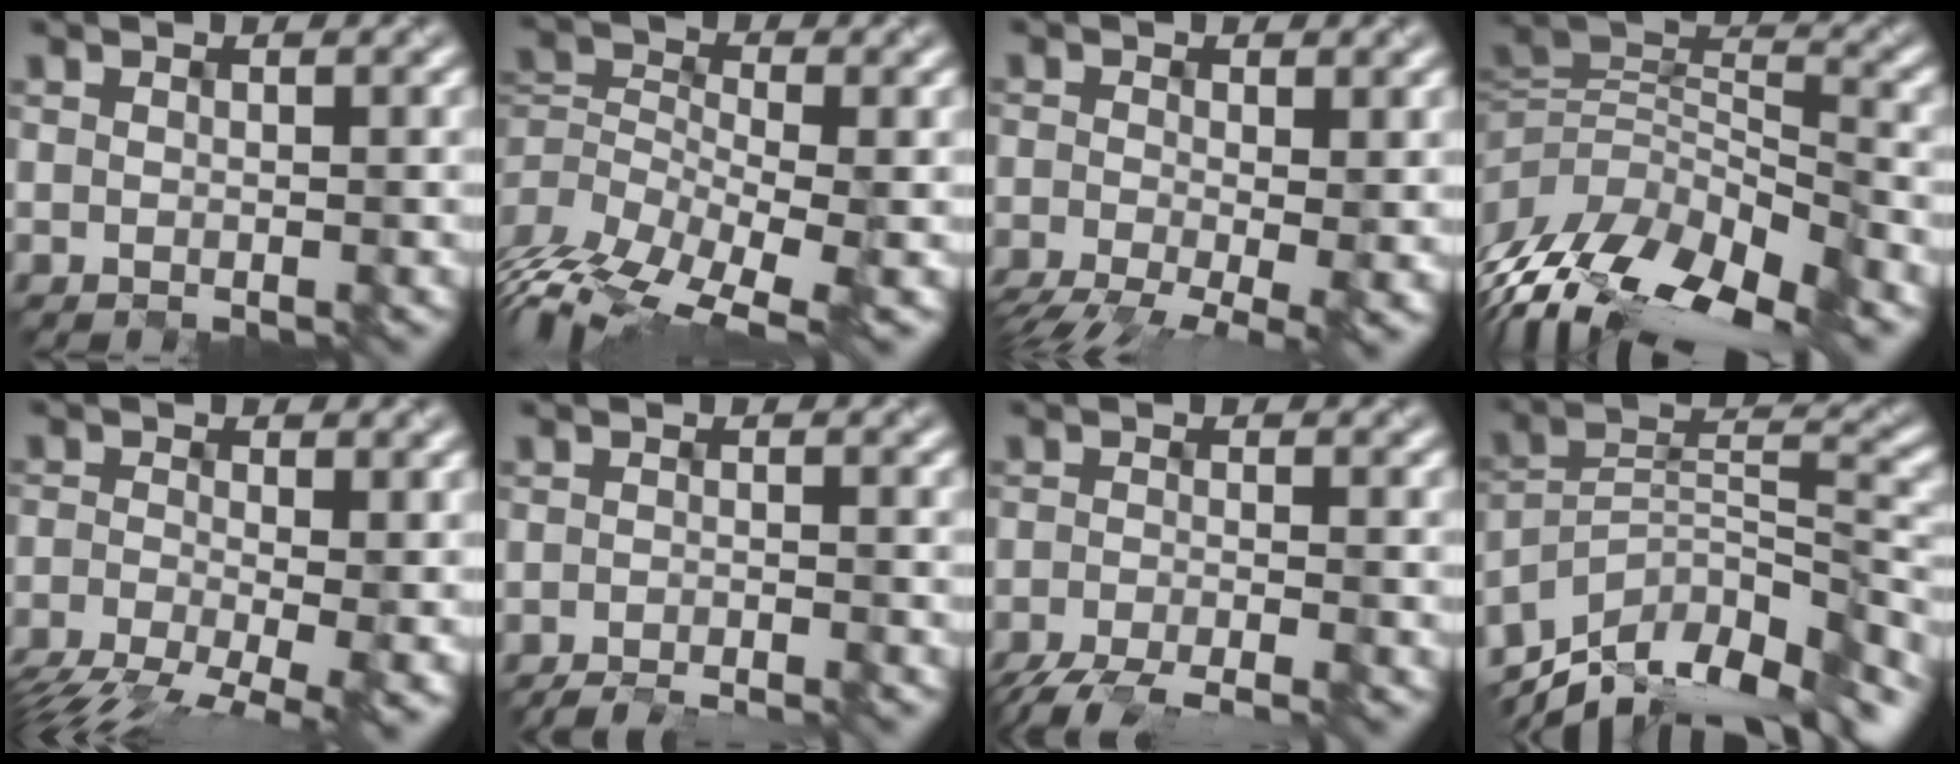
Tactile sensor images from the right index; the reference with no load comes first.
{"total": 9.1, "force": [-5.1, 4.7, 6.0], "torque": [-0.118, 0.003, -0.079]}
{"total": 8.3, "force": [-3.9, 3.5, 6.5], "torque": [-0.103, -0.019, -0.059]}
{"total": 13.0, "force": [-7.3, 6.7, 8.4], "torque": [-0.193, -0.005, -0.111]}
{"total": 8.7, "force": [-5.3, 3.1, 6.1], "torque": [-0.112, -0.028, -0.086]}
{"total": 4.3, "force": [-3.9, 0.6, 1.7], "torque": [-0.016, -0.006, -0.059]}
{"total": 5.6, "force": [-4.4, 1.1, 3.2], "torque": [-0.051, -0.019, -0.078]}
{"total": 13.1, "force": [-10.6, 4.8, 6.0], "torque": [-0.122, 0.015, -0.167]}